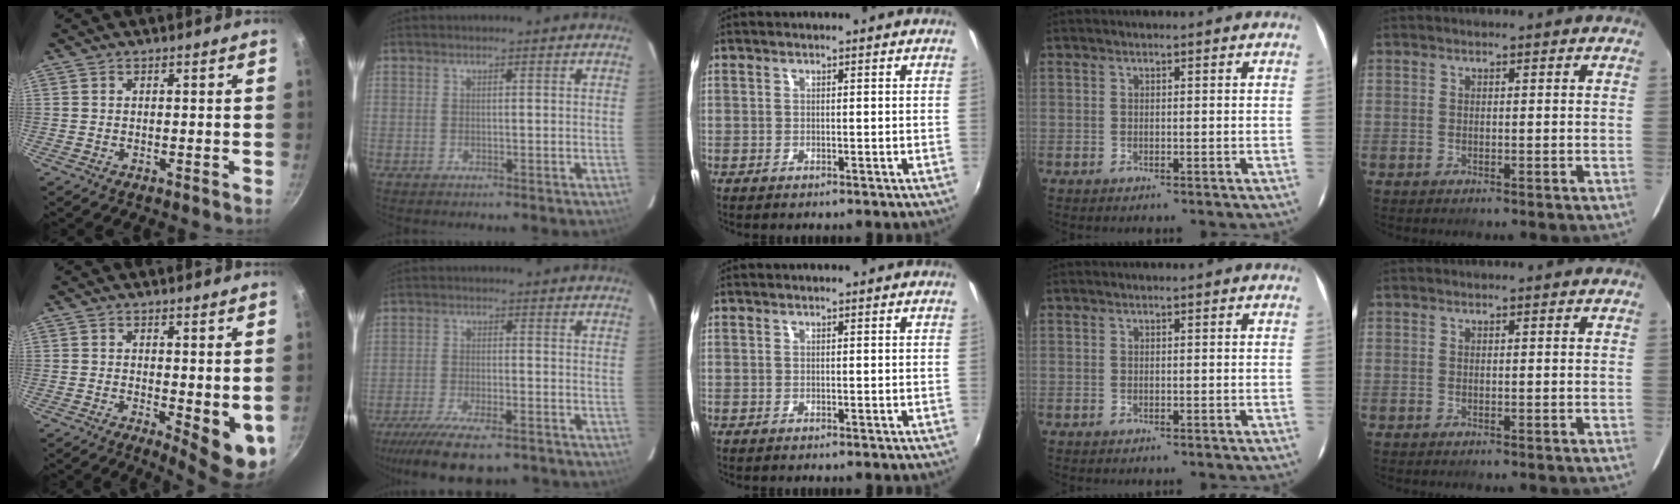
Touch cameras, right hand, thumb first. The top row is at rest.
{"thumb": {"total": 7.5, "force": [0.2, 2.9, 6.9], "torque": [-0.077, -0.013, 0.009]}, "index": {"total": 14.2, "force": [-10.8, 4.1, 8.2], "torque": [-0.176, -0.038, -0.176]}}